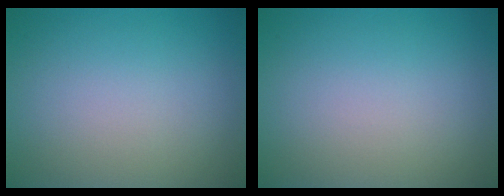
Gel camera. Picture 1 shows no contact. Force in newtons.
{"total": 0.0}